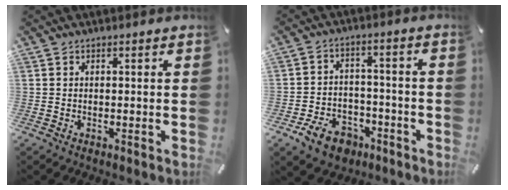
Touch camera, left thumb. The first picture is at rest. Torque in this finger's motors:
{"motor_torque": [0.02, 1.49, 0.06, 0.06, 0.01]}